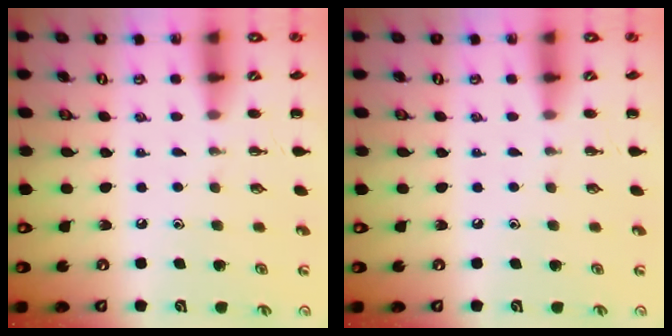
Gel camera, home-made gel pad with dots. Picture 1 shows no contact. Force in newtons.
{"total": 0.0}